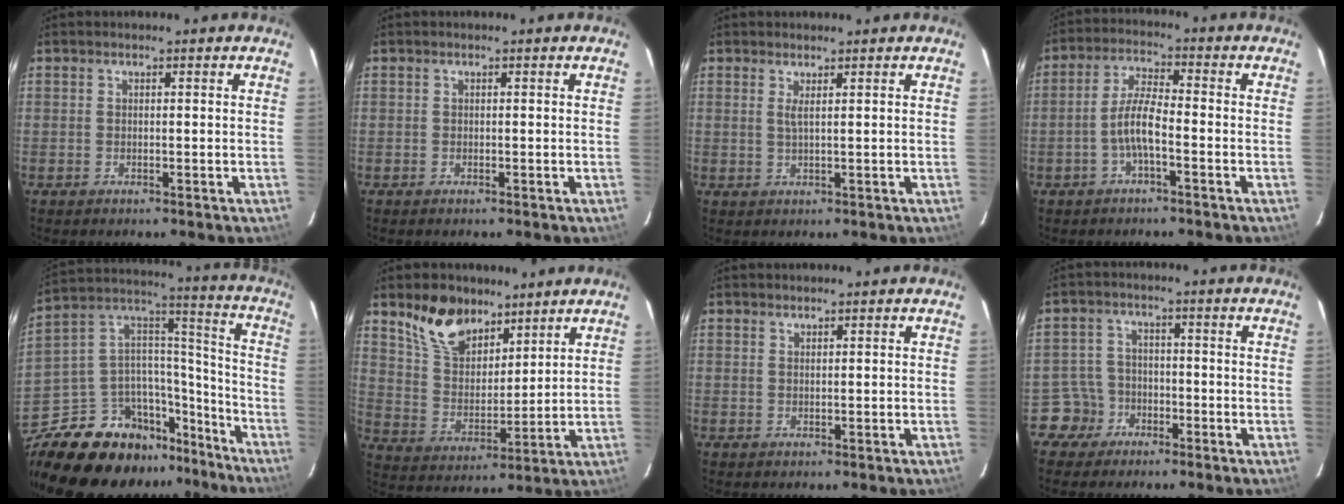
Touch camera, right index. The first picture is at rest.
{"total": 0.0}
{"total": 1.3, "force": [0.8, 0.0, 1.1], "torque": [-0.024, -0.001, 0.013]}
{"total": 5.5, "force": [-2.3, 1.0, 4.9], "torque": [-0.103, 0.010, -0.044]}
{"total": 24.8, "force": [-19.7, 11.1, 10.3], "torque": [-0.200, 0.063, -0.297]}
{"total": 12.2, "force": [8.7, 6.5, 5.7], "torque": [-0.113, 0.015, 0.170]}
{"total": 0.7, "force": [0.7, 0.1, 0.1], "torque": [-0.003, 0.001, 0.013]}
{"total": 4.8, "force": [-2.7, 4.0, -0.4], "torque": [0.005, 0.022, -0.051]}